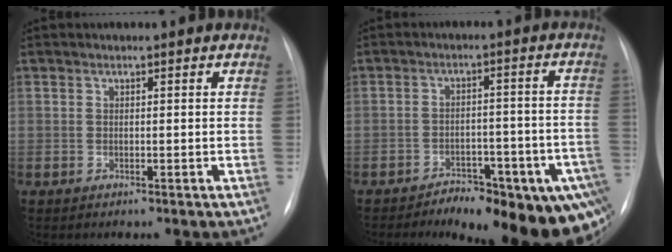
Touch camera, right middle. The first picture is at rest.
{"total": 18.0, "force": [-13.3, 6.3, 10.4], "torque": [-0.065, 0.026, -0.163]}